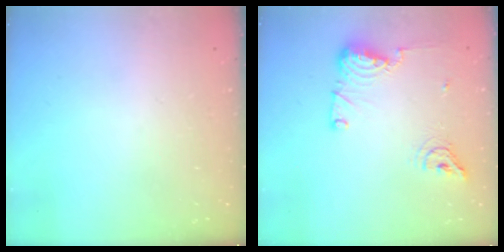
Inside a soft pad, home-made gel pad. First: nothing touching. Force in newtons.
{"total": 11.6, "press": 11.5, "slide": 1.6}